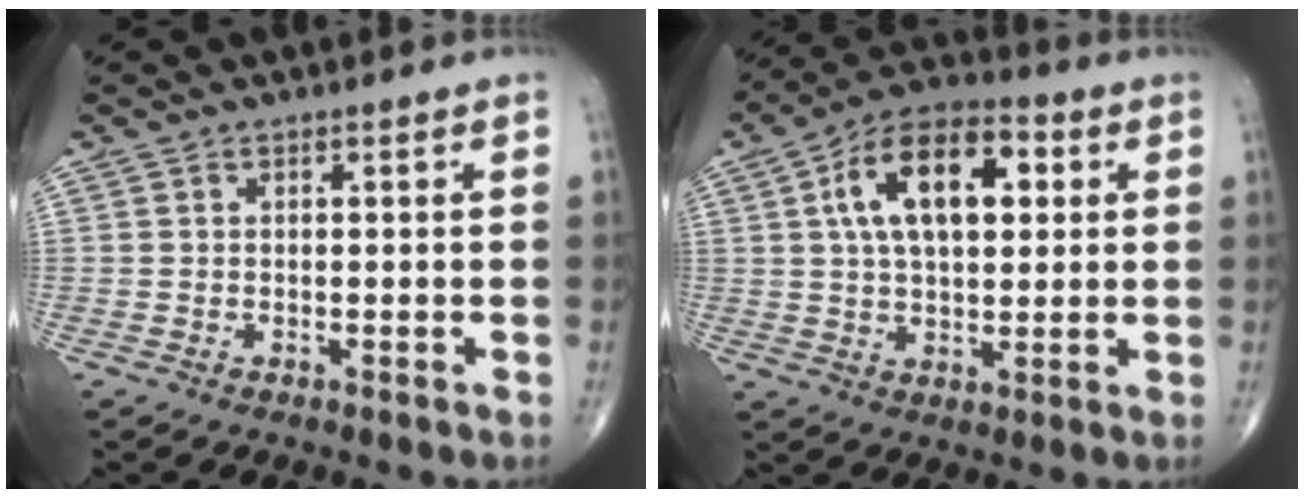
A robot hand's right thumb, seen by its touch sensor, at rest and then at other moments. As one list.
[{"total": 16.0, "force": [4.0, 8.6, 12.9], "torque": [-0.198, 0.016, 0.062]}]